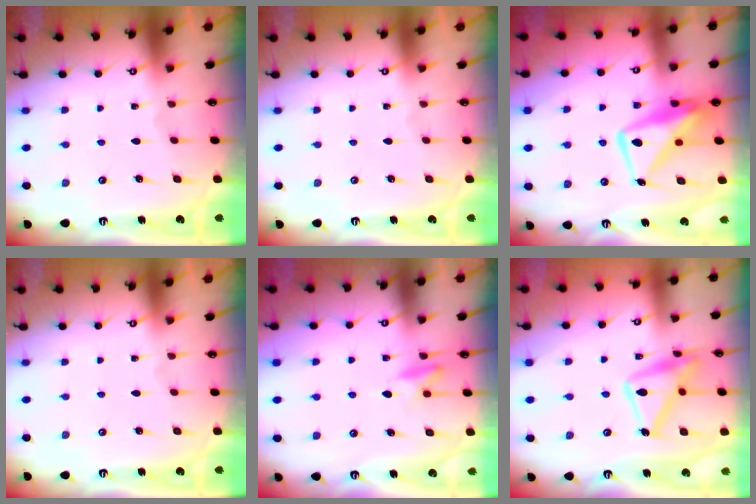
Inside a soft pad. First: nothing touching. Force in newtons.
{"total": 0.0}
{"total": 13.4, "press": 13.4, "slide": 1.1}
{"total": 0.0}
{"total": 8.7, "press": 8.6, "slide": 1.4}
{"total": 16.2, "press": 16.1, "slide": 1.1}